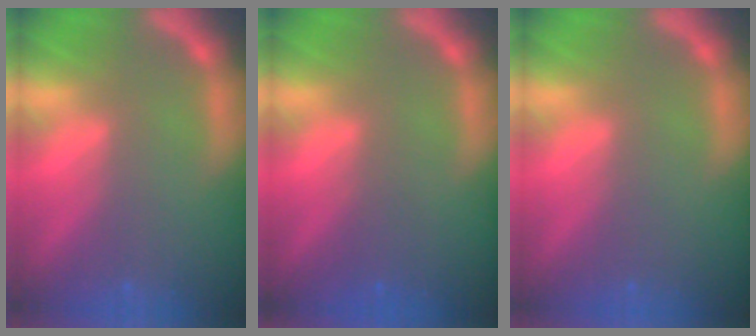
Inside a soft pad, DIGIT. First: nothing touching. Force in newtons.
{"total": 1.4}
{"total": 0.0}